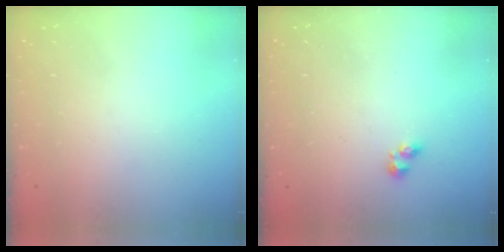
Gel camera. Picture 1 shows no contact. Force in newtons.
{"total": 2.4, "press": 2.3, "slide": 0.4}